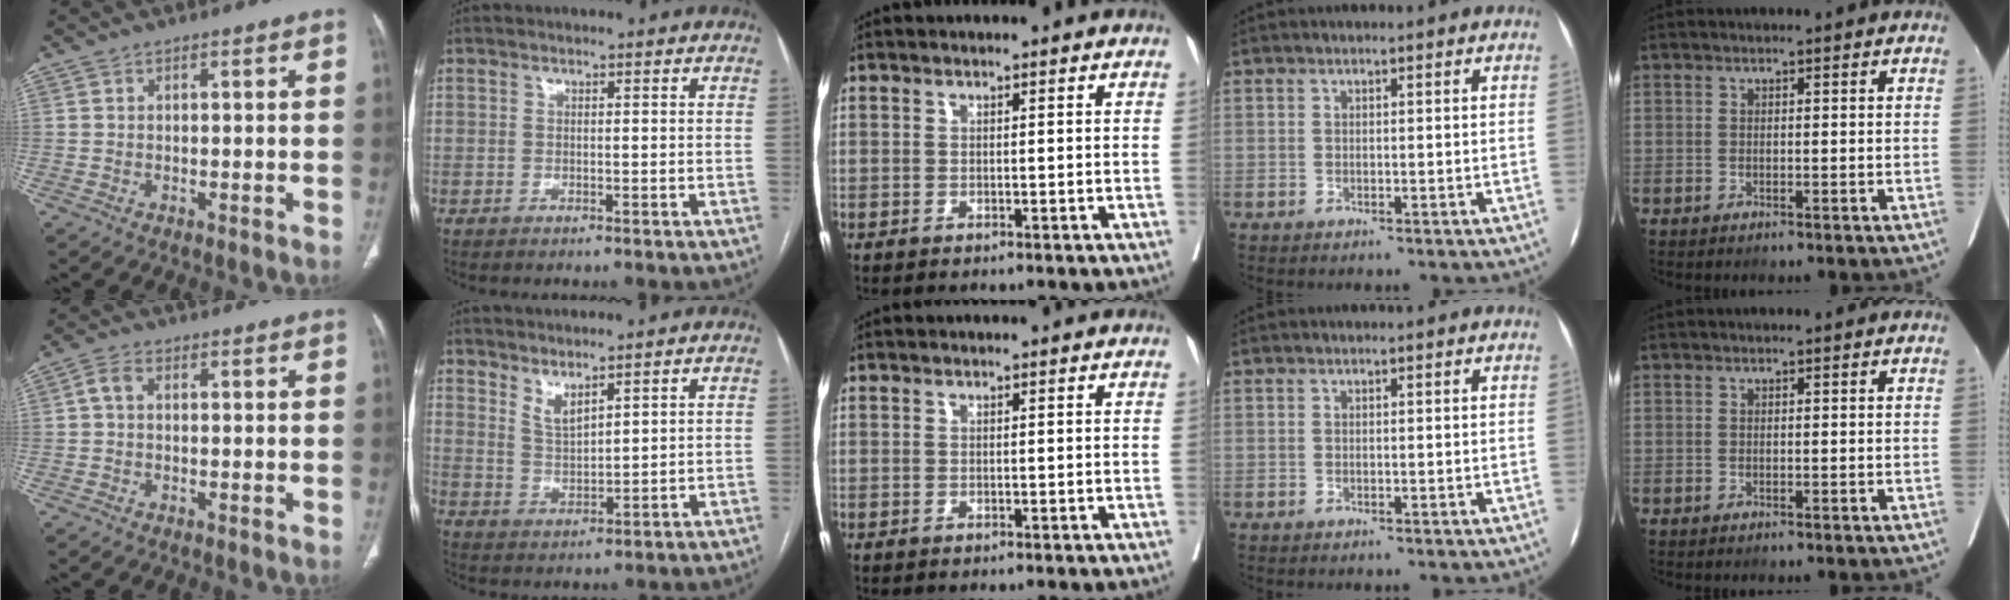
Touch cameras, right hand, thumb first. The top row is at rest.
{"thumb": {"total": 2.4, "force": [0.1, 1.5, 1.9], "torque": [-0.037, 0.007, -0.005]}, "index": {"total": 3.5, "force": [2.9, 0.5, 1.9], "torque": [-0.039, -0.015, 0.067]}}